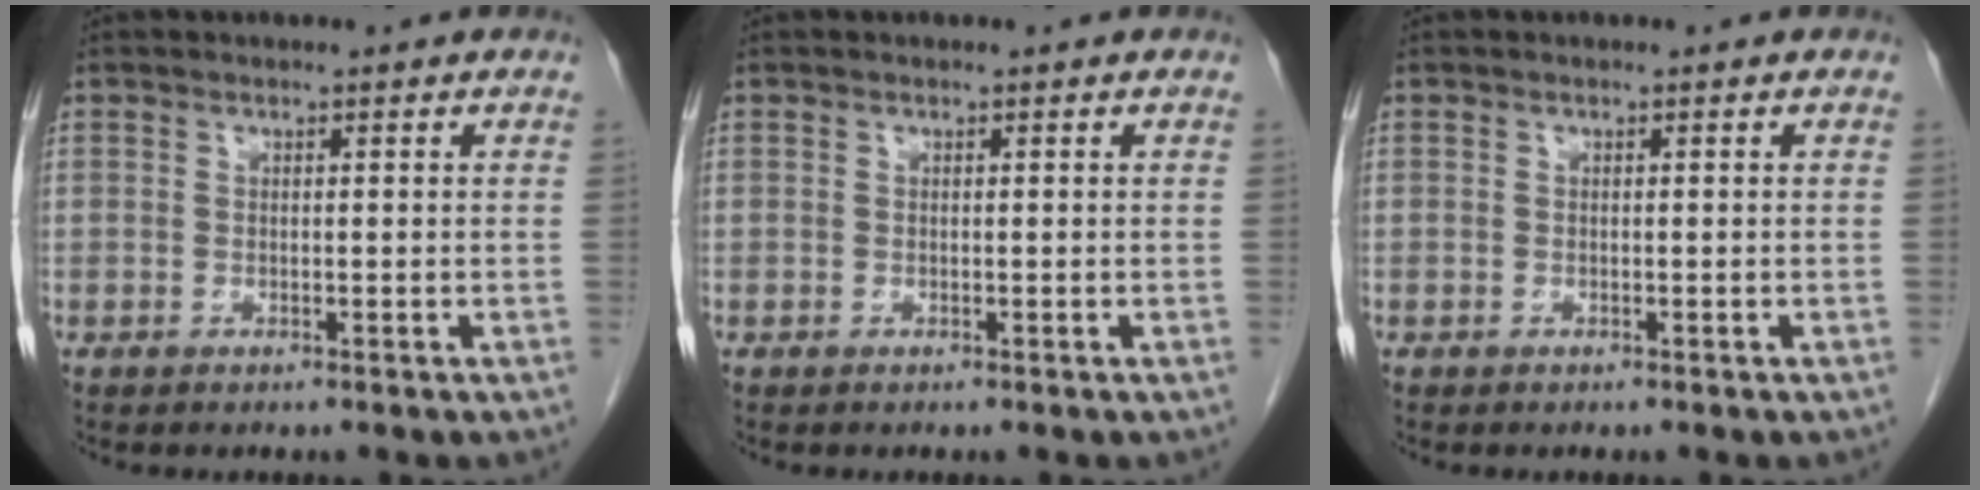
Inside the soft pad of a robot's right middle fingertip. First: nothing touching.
{"total": 0.0}
{"total": 0.0}